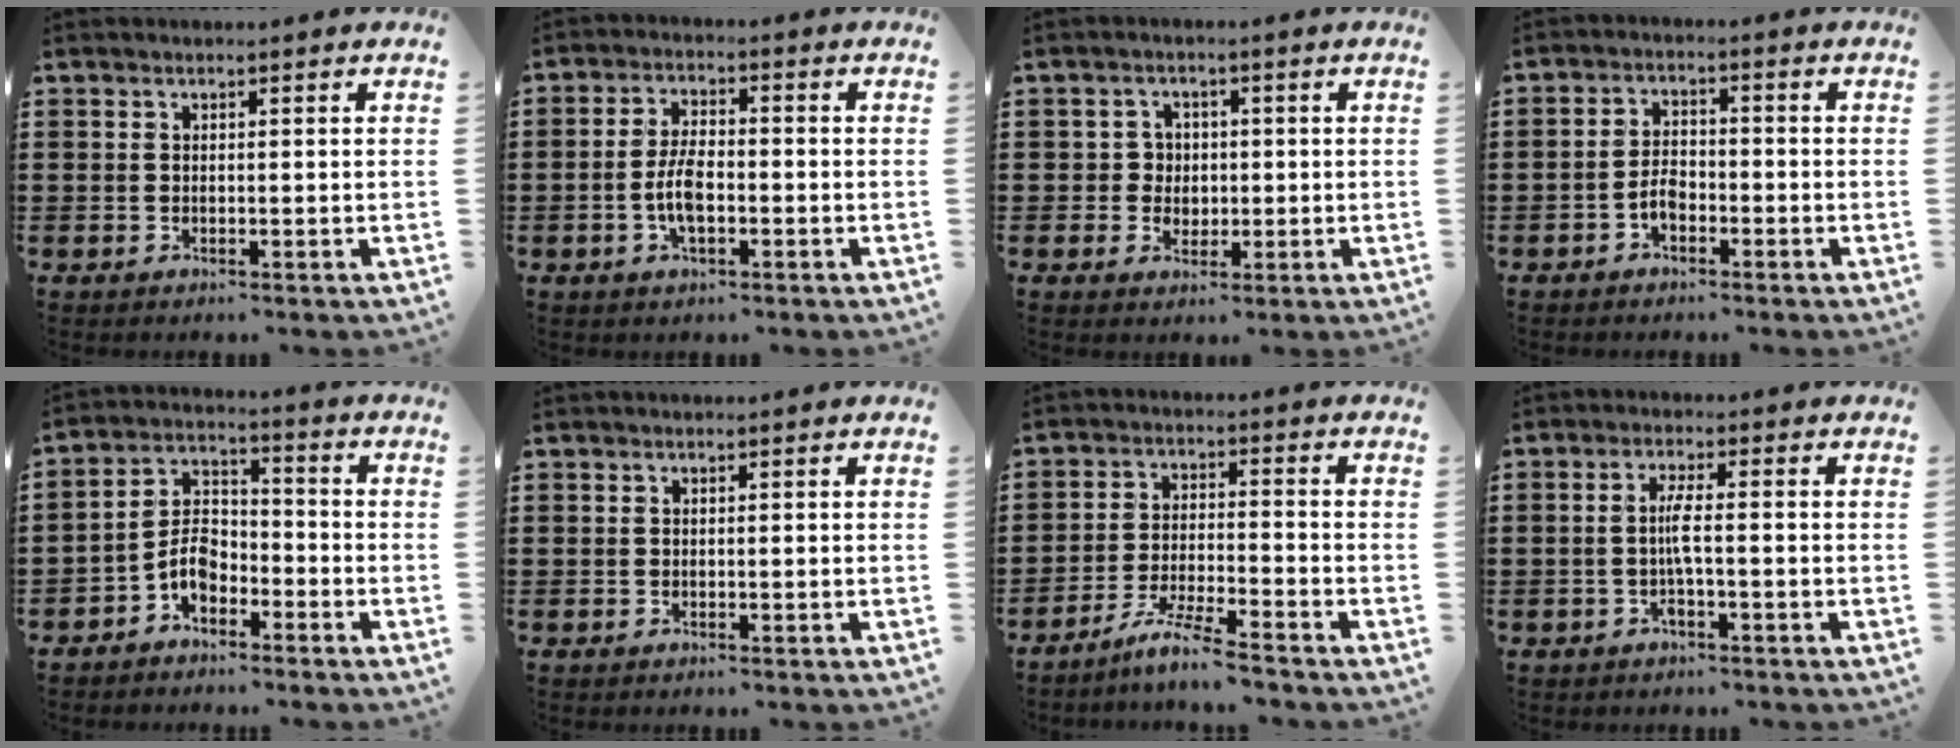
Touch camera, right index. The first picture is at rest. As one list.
[{"total": 5.4, "force": [-1.4, 2.1, 4.7], "torque": [-0.103, -0.001, -0.028]}, {"total": 3.0, "force": [-0.1, 2.9, 0.8], "torque": [-0.029, 0.009, -0.007]}, {"total": 3.1, "force": [-1.7, 1.6, 2.1], "torque": [-0.054, -0.001, -0.037]}, {"total": 5.3, "force": [-3.0, 3.1, 3.1], "torque": [-0.071, 0.010, -0.059]}, {"total": 0.0}, {"total": 6.1, "force": [-5.4, -0.7, 2.8], "torque": [-0.058, -0.013, -0.105]}, {"total": 3.2, "force": [-0.7, 0.3, 3.2], "torque": [-0.066, -0.003, -0.018]}]